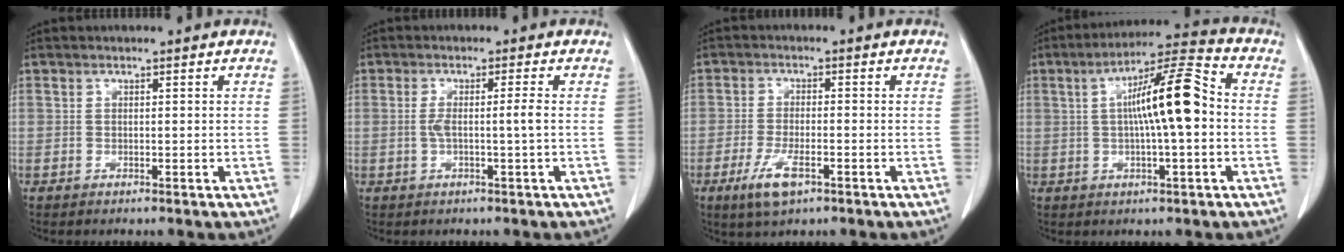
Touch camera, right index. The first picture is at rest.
{"total": 2.9, "force": [-0.3, -0.4, 2.9], "torque": [-0.057, 0.001, -0.004]}
{"total": 5.5, "force": [-2.8, 1.5, 4.5], "torque": [-0.092, -0.008, -0.044]}
{"total": 11.8, "force": [0.5, 1.3, 11.7], "torque": [-0.196, 0.023, 0.001]}